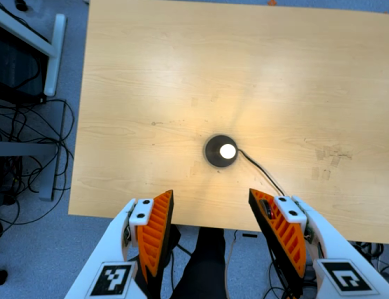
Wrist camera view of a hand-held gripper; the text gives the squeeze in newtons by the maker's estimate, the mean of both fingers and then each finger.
{"total": 0.0}